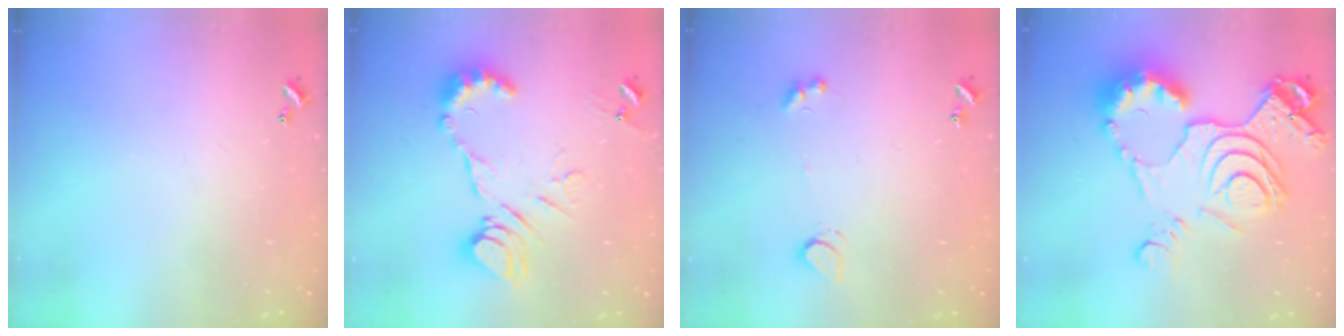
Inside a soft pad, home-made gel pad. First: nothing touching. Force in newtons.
{"total": 13.4, "press": 13.3, "slide": 1.4}
{"total": 1.4, "press": 1.2, "slide": 0.6}
{"total": 20.1, "press": 20.0, "slide": 2.4}